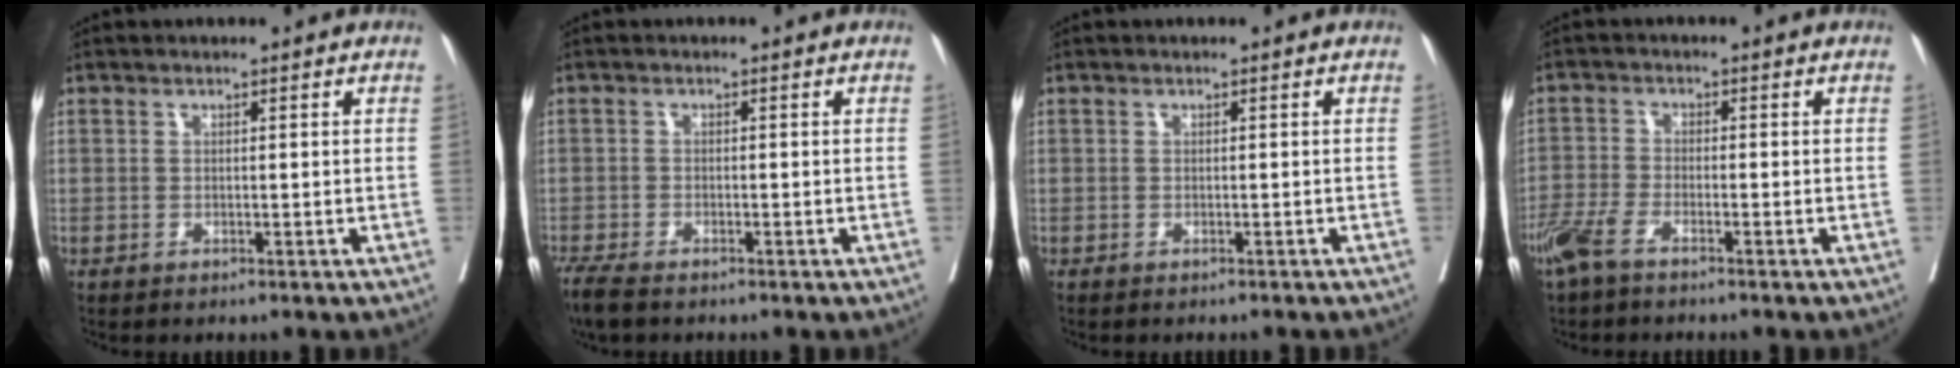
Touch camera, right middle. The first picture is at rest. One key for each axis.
{"total": 4.3, "fx": -3.4, "fy": 1.1, "fz": 2.3, "tx": -0.047, "ty": -0.014, "tz": -0.060}
{"total": 1.5, "fx": -1.5, "fy": 0.1, "fz": 0.3, "tx": -0.003, "ty": -0.001, "tz": -0.021}
{"total": 4.2, "fx": -3.2, "fy": 1.0, "fz": 2.5, "tx": -0.062, "ty": -0.005, "tz": -0.068}